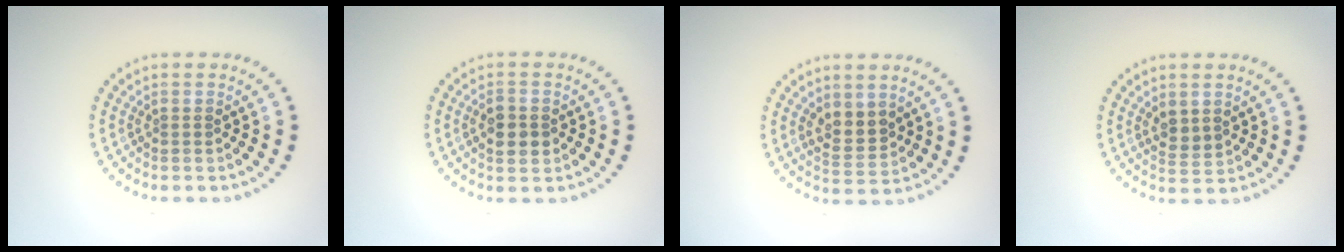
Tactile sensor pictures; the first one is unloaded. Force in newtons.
{"total": 2.9, "press": 2.9, "slide": 0.1}
{"total": 2.5, "press": 2.3, "slide": 0.9}
{"total": 1.9, "press": 1.7, "slide": 0.9}